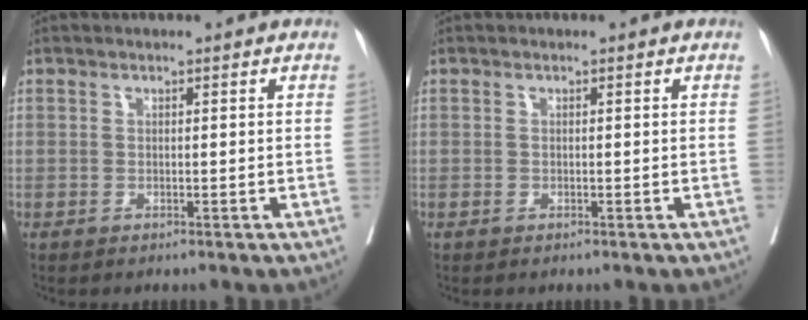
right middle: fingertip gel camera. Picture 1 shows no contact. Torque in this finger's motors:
{"motor_torque": [0.07, -0.02, -0.01, 0.00]}